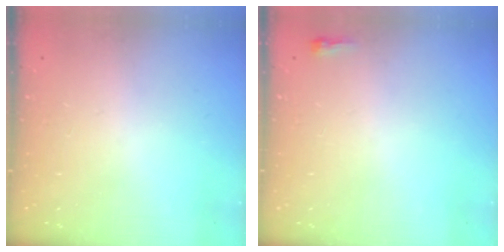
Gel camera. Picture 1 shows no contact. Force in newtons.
{"total": 2.4, "press": 2.4, "slide": 0.6}